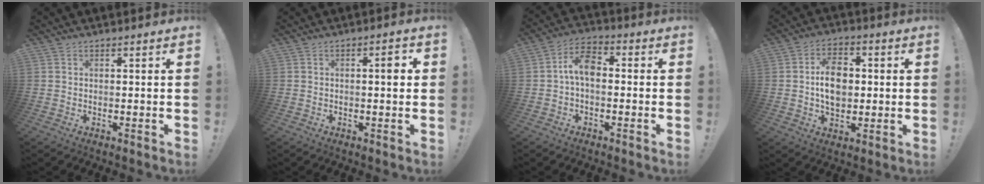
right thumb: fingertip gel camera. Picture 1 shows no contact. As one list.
[{"total": 2.9, "force": [0.2, 0.8, 2.8], "torque": [-0.030, 0.001, -0.005]}, {"total": 8.1, "force": [-0.2, 4.4, 6.7], "torque": [-0.118, 0.013, -0.001]}, {"total": 11.0, "force": [0.2, 7.9, 7.7], "torque": [-0.121, 0.011, 0.006]}]